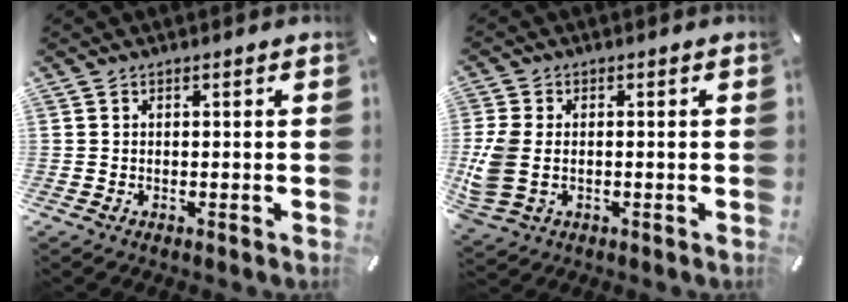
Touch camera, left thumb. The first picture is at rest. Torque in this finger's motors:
{"motor_torque": [1.59, 1.72, 1.12, 0.15, 0.43]}